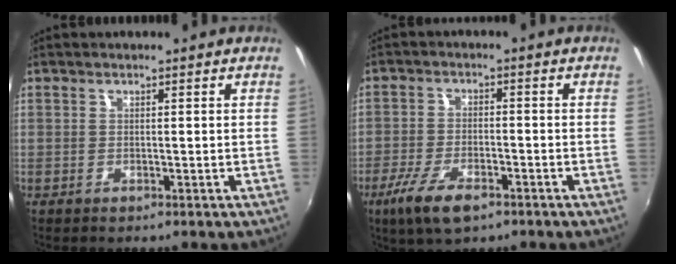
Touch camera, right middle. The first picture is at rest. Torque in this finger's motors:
{"motor_torque": [1.14, -1.00, 0.47, 0.12]}